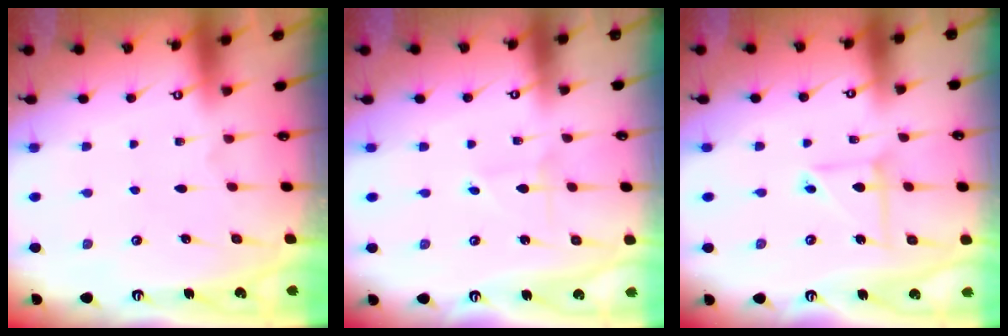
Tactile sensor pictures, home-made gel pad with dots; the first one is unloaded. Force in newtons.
{"total": 1.1, "press": 1.1, "slide": 0.1}
{"total": 5.7, "press": 5.7, "slide": 0.6}